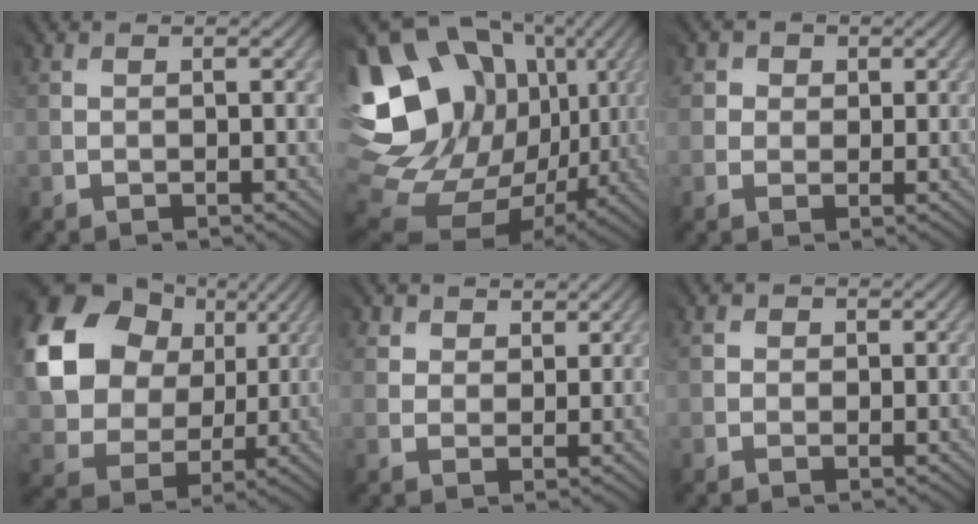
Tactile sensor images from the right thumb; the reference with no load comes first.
{"total": 19.9, "force": [4.1, 15.8, 11.5], "torque": [-0.286, -0.010, 0.113]}
{"total": 1.9, "force": [0.8, 1.7, -0.5], "torque": [0.001, -0.002, 0.009]}
{"total": 18.5, "force": [6.9, 14.8, 8.6], "torque": [-0.273, 0.050, 0.146]}
{"total": 3.0, "force": [2.6, 1.5, -0.1], "torque": [-0.013, -0.001, 0.045]}
{"total": 1.2, "force": [0.8, 0.8, -0.1], "torque": [-0.001, 0.002, 0.011]}